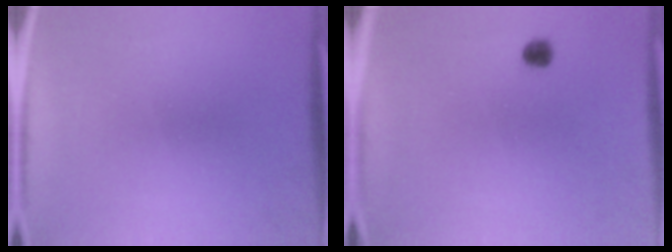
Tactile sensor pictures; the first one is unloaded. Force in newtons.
{"total": 2.4}